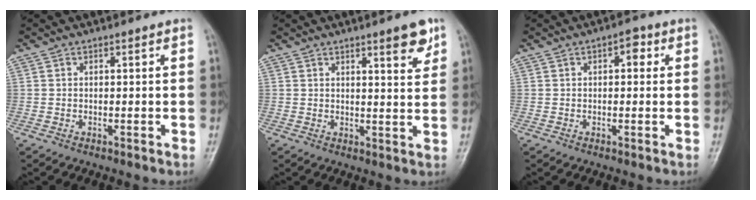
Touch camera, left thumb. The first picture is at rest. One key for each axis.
{"total": 5.6, "fx": 3.5, "fy": 1.2, "fz": 4.3, "tx": -0.049, "ty": -0.021, "tz": 0.046}
{"total": 3.0, "fx": 0.9, "fy": 1.7, "fz": 2.4, "tx": -0.016, "ty": 0.005, "tz": 0.004}